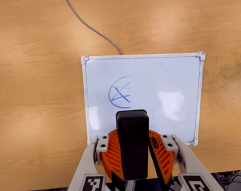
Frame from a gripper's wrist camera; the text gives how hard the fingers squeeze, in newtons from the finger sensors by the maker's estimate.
{"total": 7.4, "left": 8.1, "right": 6.7}